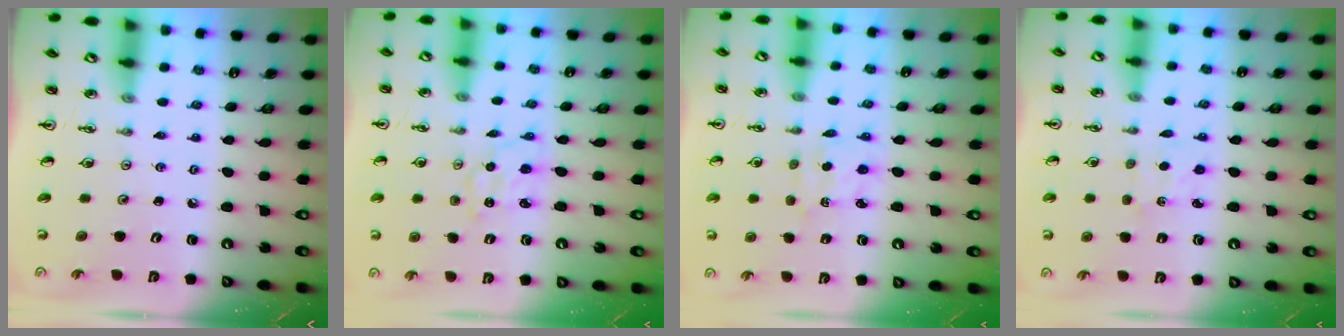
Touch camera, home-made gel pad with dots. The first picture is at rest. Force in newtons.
{"total": 1.2, "press": 1.2, "slide": 0.3}
{"total": 2.3, "press": 2.3, "slide": 0.5}
{"total": 1.5, "press": 1.4, "slide": 0.4}